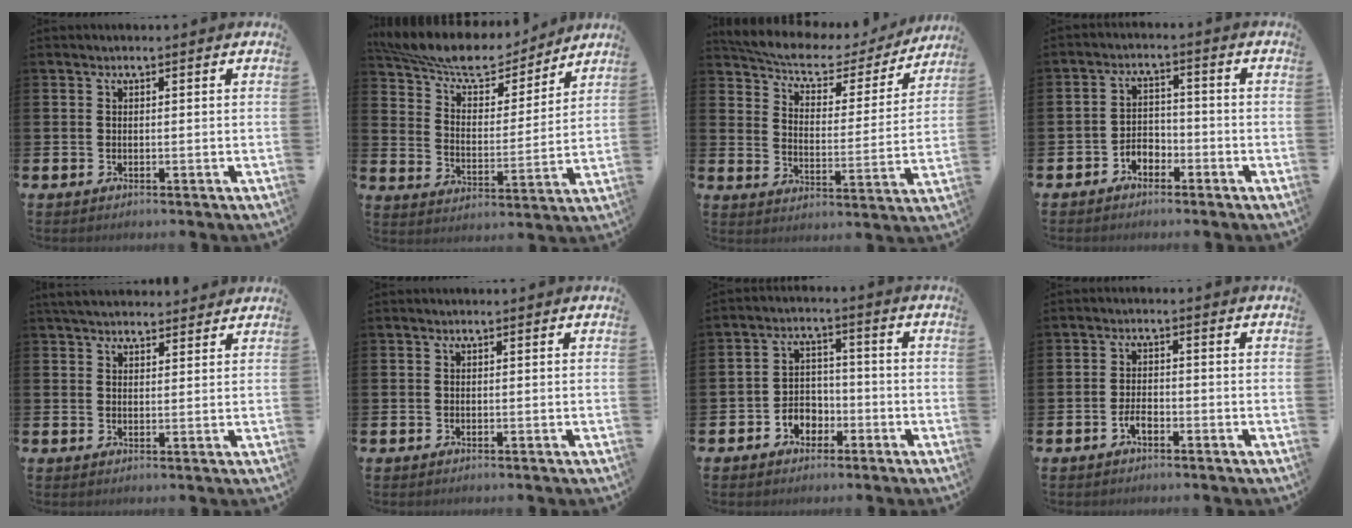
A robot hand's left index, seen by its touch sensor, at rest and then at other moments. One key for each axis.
{"total": 9.9, "fx": 8.9, "fy": 2.7, "fz": 3.2, "tx": -0.089, "ty": -0.060, "tz": 0.152}
{"total": 7.0, "fx": 6.3, "fy": 2.0, "fz": 2.3, "tx": -0.069, "ty": -0.046, "tz": 0.103}
{"total": 2.9, "fx": -2.3, "fy": 1.6, "fz": 0.4, "tx": -0.021, "ty": 0.006, "tz": -0.051}
{"total": 3.9, "fx": 3.6, "fy": 1.1, "fz": 0.8, "tx": -0.021, "ty": -0.011, "tz": 0.069}
{"total": 0.0}
{"total": 3.5, "fx": -2.0, "fy": 2.8, "fz": 0.7, "tx": -0.021, "ty": 0.001, "tz": -0.047}
{"total": 2.2, "fx": -1.2, "fy": 1.0, "fz": 1.5, "tx": -0.036, "ty": 0.006, "tz": -0.021}